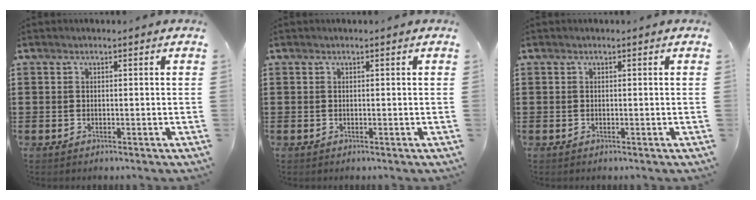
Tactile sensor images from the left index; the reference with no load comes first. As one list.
[{"total": 0.0}, {"total": 0.0}]